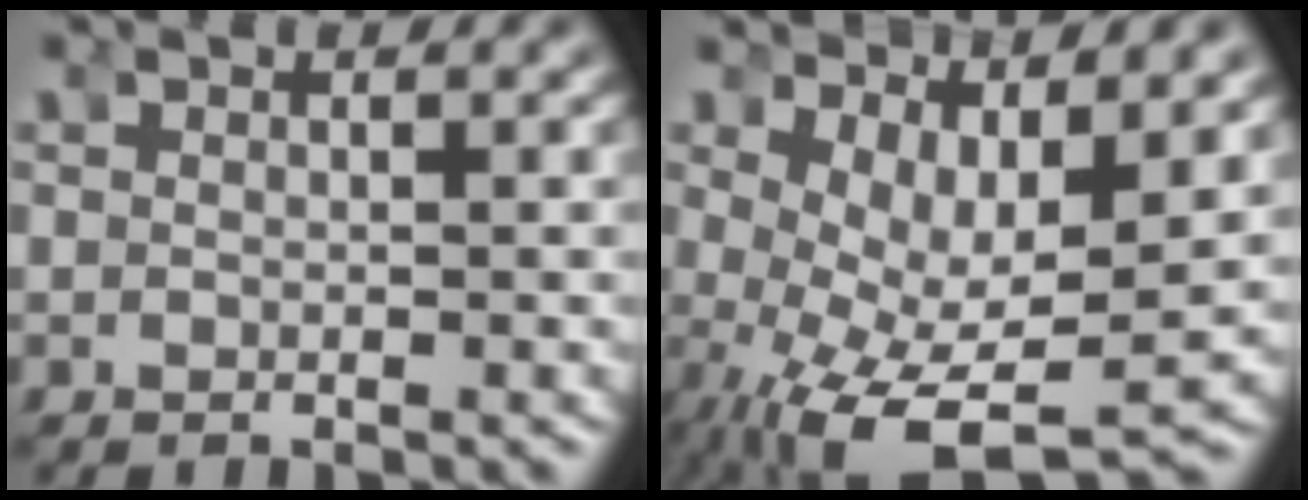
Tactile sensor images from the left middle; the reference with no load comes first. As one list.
[{"total": 8.6, "force": [-3.2, 4.5, 6.6], "torque": [-0.141, -0.057, -0.022]}]